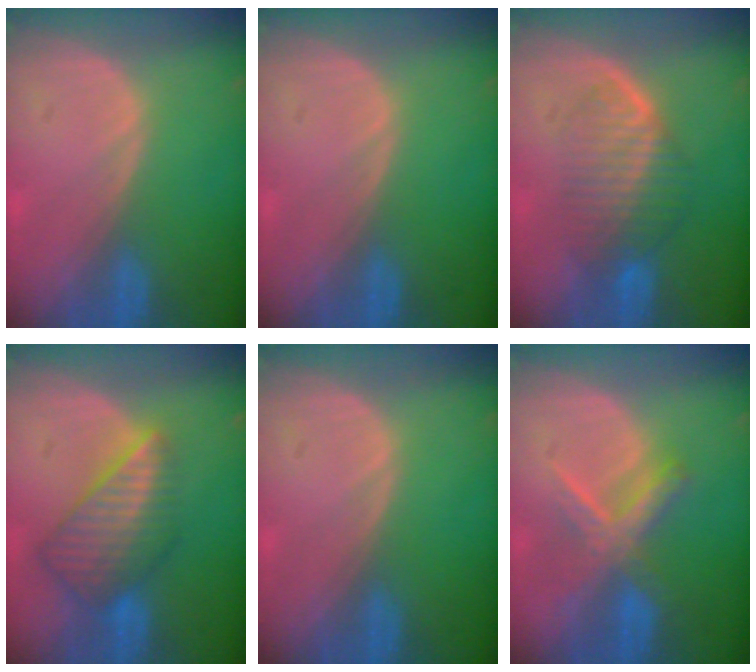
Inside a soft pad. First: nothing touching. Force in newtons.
{"total": 0.0}
{"total": 6.6, "press": 6.4, "slide": 1.8}
{"total": 8.7, "press": 7.6, "slide": 4.3}
{"total": 0.0}
{"total": 6.0, "press": 5.9, "slide": 1.1}